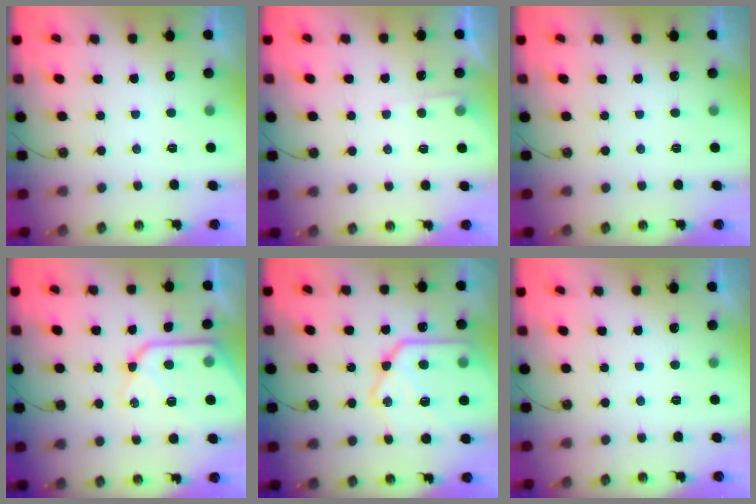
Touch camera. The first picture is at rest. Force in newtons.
{"total": 3.3, "press": 3.2, "slide": 0.5}
{"total": 0.0}
{"total": 17.2, "press": 17.1, "slide": 1.9}
{"total": 21.6, "press": 21.5, "slide": 2.0}
{"total": 0.0}